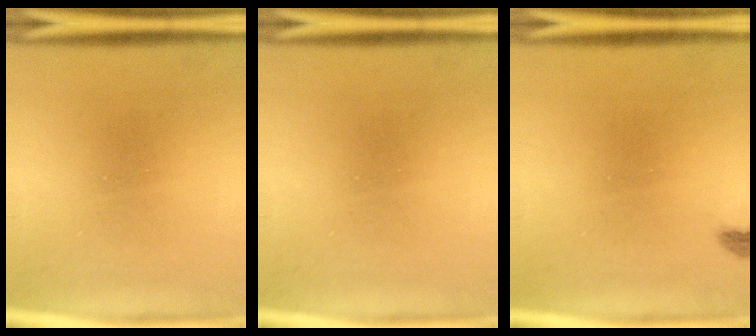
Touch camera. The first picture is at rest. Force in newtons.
{"total": 0.0}
{"total": 1.1}